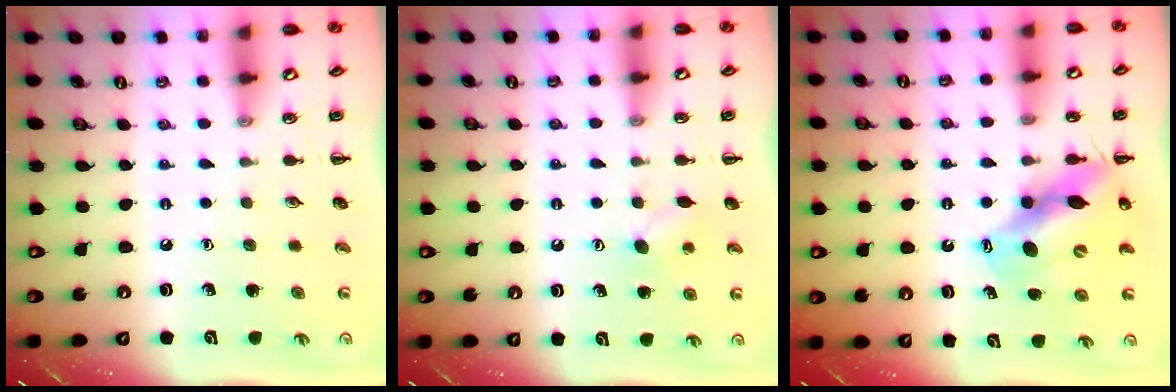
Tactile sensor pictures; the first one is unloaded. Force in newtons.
{"total": 5.8, "press": 5.6, "slide": 1.2}
{"total": 12.5, "press": 12.0, "slide": 3.4}